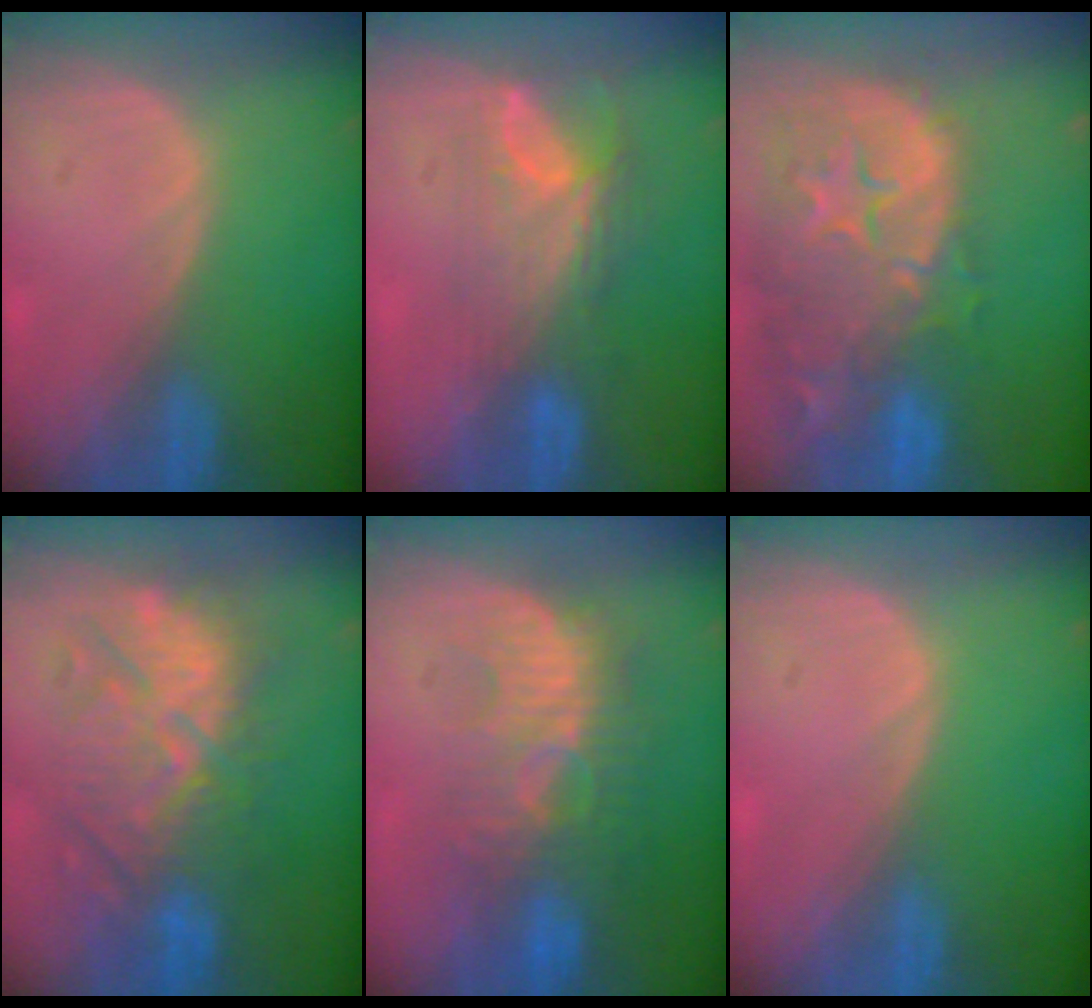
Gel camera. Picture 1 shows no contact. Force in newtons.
{"total": 7.9, "press": 6.6, "slide": 4.4}
{"total": 15.3, "press": 12.2, "slide": 9.2}
{"total": 10.6, "press": 10.6, "slide": 1.2}
{"total": 9.4, "press": 8.8, "slide": 3.2}
{"total": 0.0}